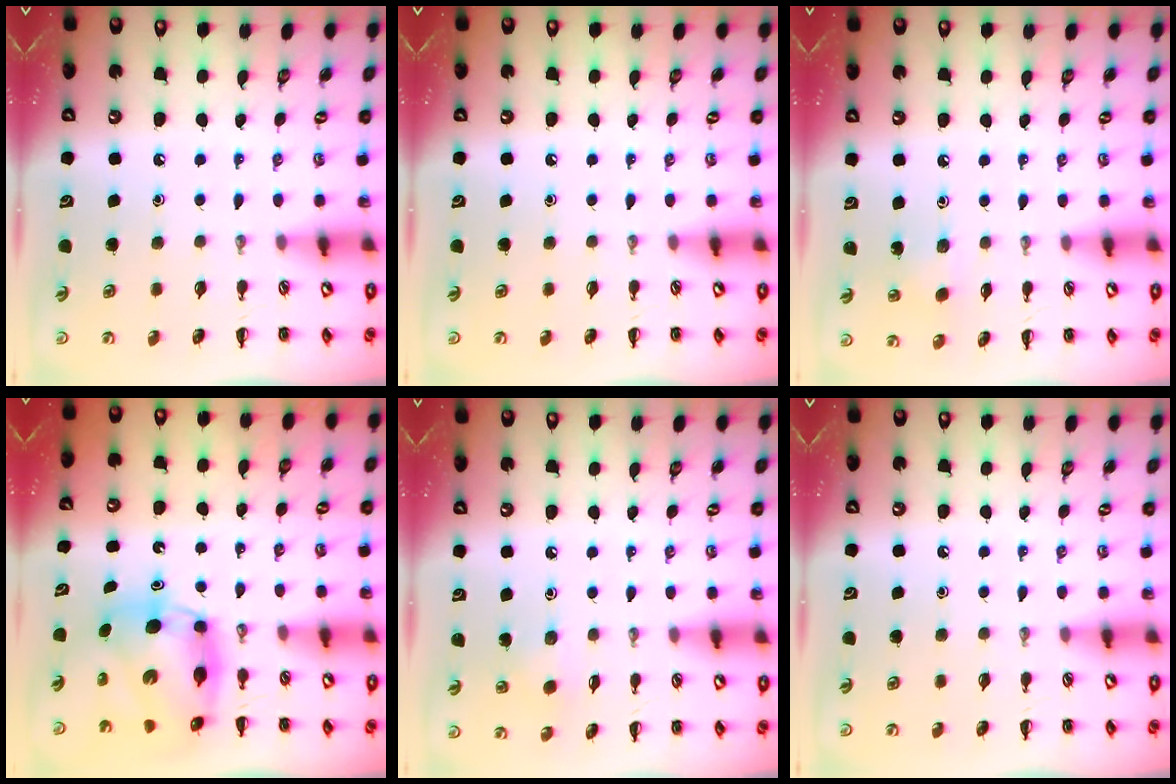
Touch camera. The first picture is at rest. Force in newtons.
{"total": 0.0}
{"total": 2.6, "press": 2.5, "slide": 0.7}
{"total": 7.1, "press": 6.9, "slide": 1.8}
{"total": 2.7, "press": 2.6, "slide": 0.6}
{"total": 0.0}